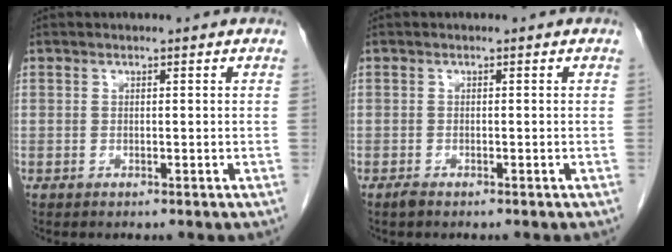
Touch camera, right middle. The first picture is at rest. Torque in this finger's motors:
{"motor_torque": [-0.02, 0.14, -0.07, 0.00]}